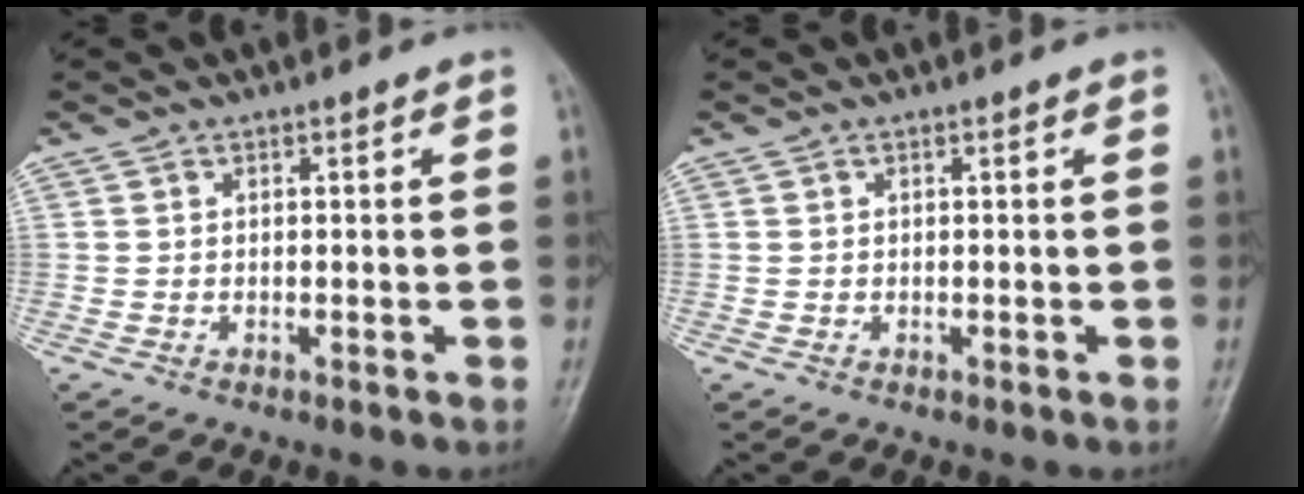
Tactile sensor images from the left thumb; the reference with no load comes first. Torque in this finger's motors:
{"motor_torque": [0.07, -0.01, -0.05, -0.12, 0.00]}